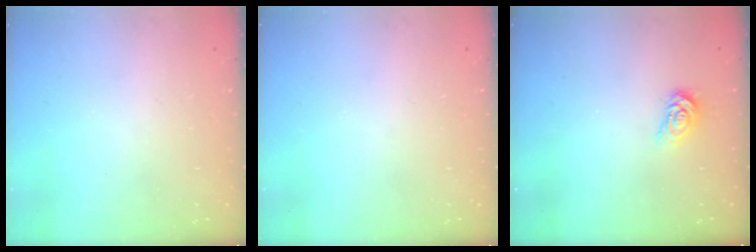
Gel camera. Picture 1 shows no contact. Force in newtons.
{"total": 0.0}
{"total": 4.0, "press": 3.9, "slide": 0.2}